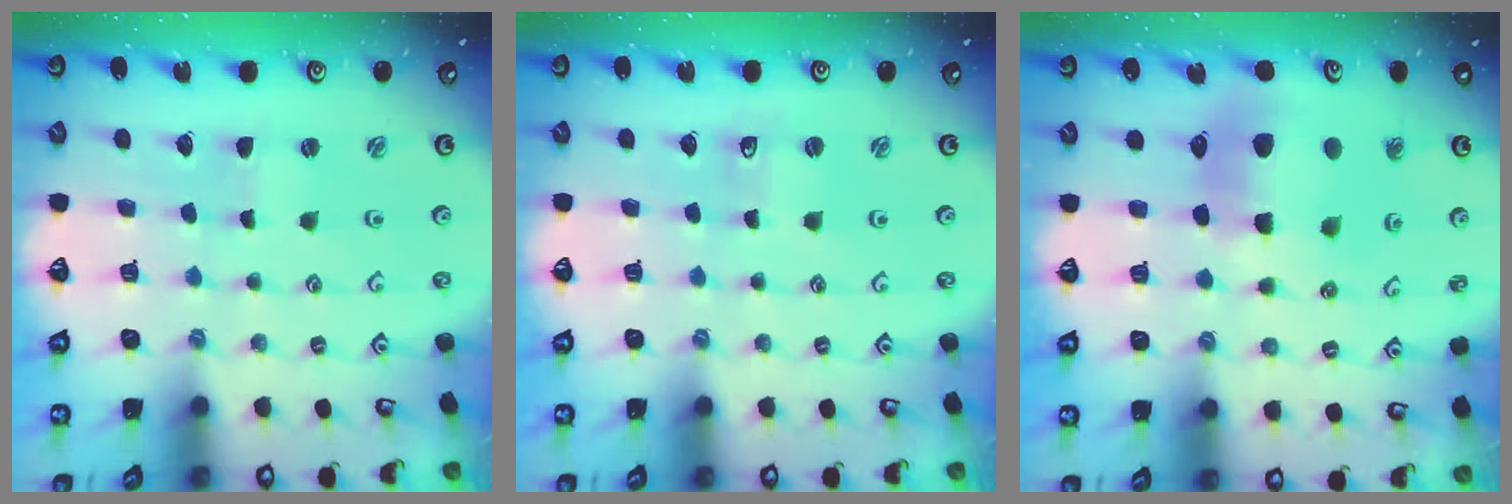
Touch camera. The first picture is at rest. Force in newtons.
{"total": 2.7, "press": 2.7, "slide": 0.3}
{"total": 11.8, "press": 11.6, "slide": 1.8}